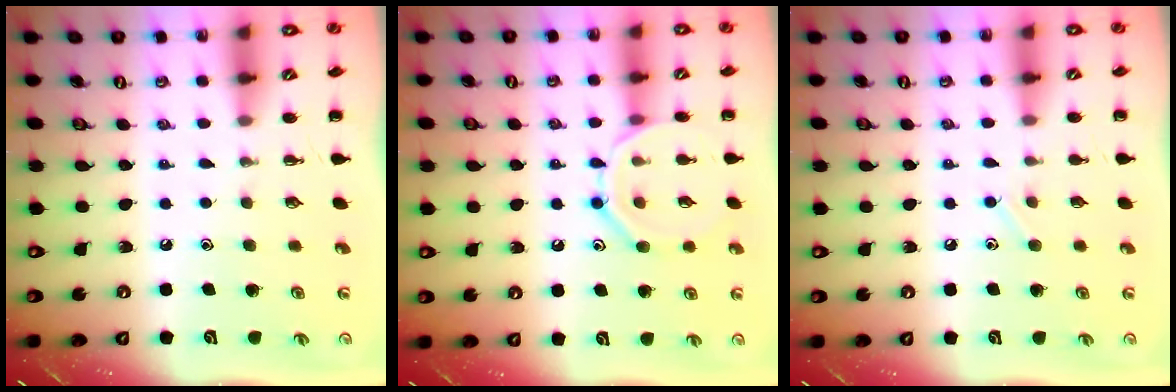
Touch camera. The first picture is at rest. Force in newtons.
{"total": 10.7, "press": 10.7, "slide": 0.4}
{"total": 5.5, "press": 5.2, "slide": 1.7}